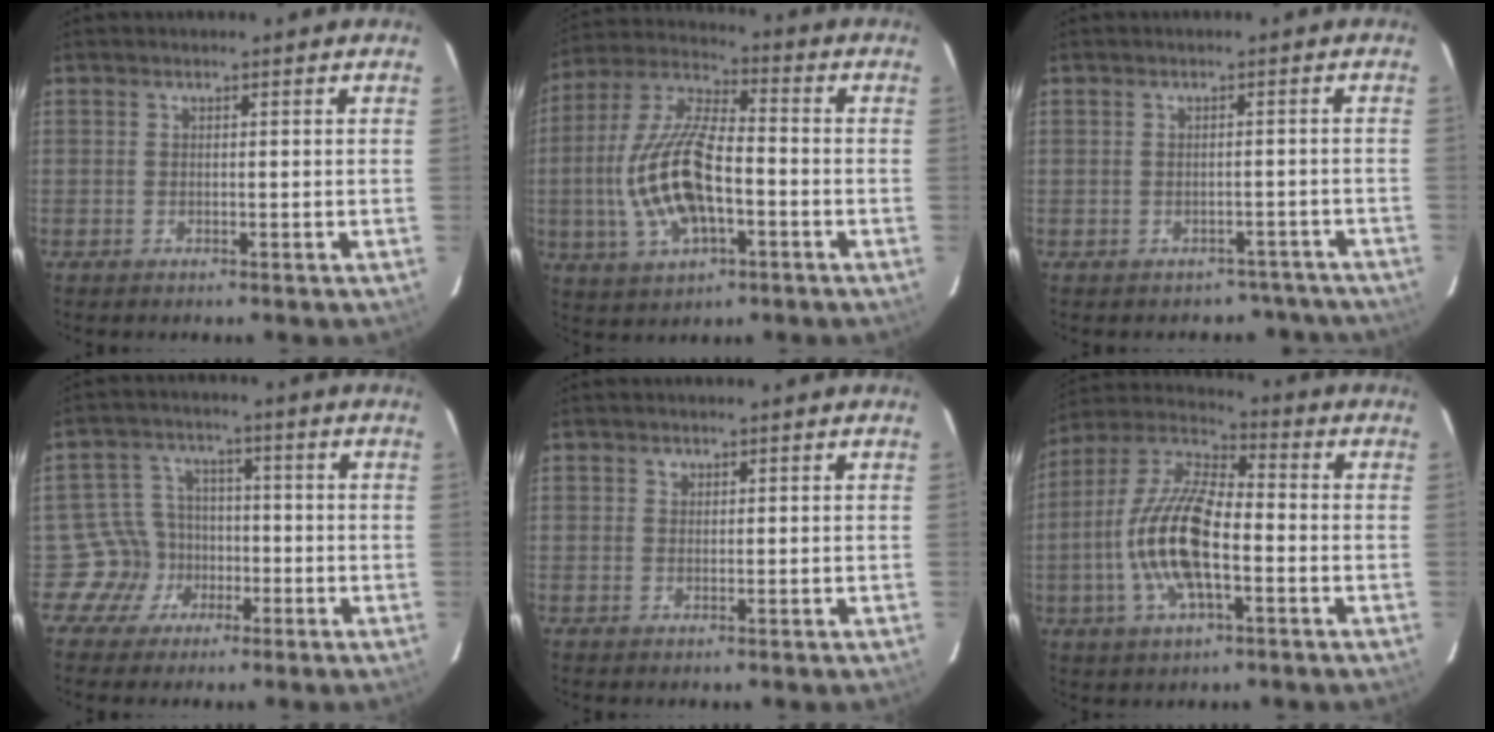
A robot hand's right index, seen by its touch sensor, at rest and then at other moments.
{"total": 16.6, "force": [-3.4, 7.1, 14.6], "torque": [-0.312, 0.002, -0.062]}
{"total": 7.4, "force": [-6.2, 4.0, 0.6], "torque": [0.006, 0.035, -0.051]}
{"total": 6.9, "force": [-3.1, 6.1, -0.2], "torque": [-0.010, 0.028, -0.055]}
{"total": 0.6, "force": [0.4, 0.5, 0.1], "torque": [0.001, 0.004, 0.006]}
{"total": 16.1, "force": [-3.6, 6.4, 14.4], "torque": [-0.293, 0.003, -0.075]}